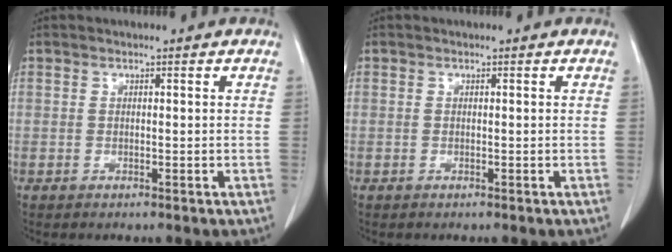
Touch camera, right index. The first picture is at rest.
{"total": 0.0}